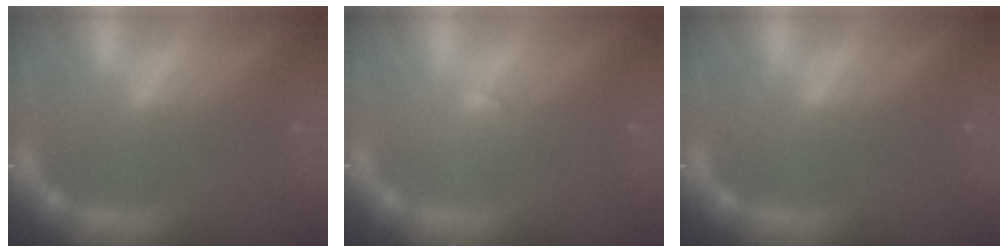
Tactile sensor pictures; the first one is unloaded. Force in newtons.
{"total": 1.0}
{"total": 0.0}